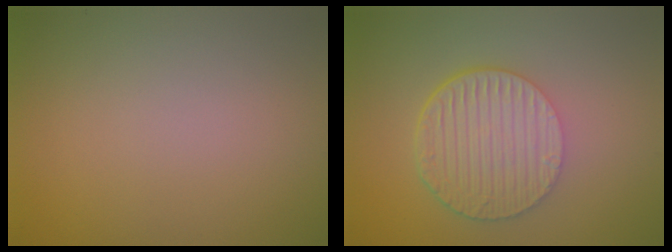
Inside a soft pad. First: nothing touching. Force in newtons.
{"total": 6.7, "press": 4.4, "slide": 5.0}